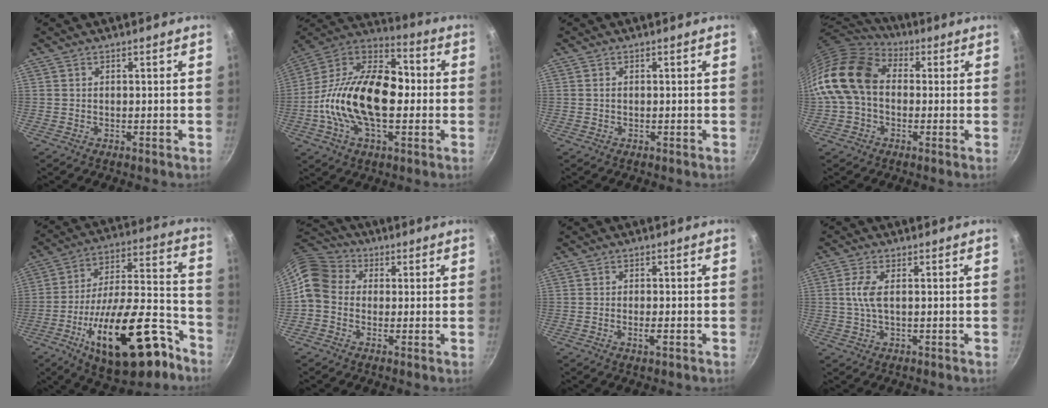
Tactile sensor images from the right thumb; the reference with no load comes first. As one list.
[{"total": 24.1, "force": [-2.1, 13.8, 19.7], "torque": [-0.326, 0.042, -0.058]}, {"total": 0.6, "force": [0.0, 0.3, 0.4], "torque": [-0.008, 0.002, 0.000]}, {"total": 17.0, "force": [0.5, 12.4, 11.6], "torque": [-0.209, 0.035, -0.008]}, {"total": 26.8, "force": [-13.4, 11.0, 20.4], "torque": [-0.278, 0.083, -0.202]}, {"total": 8.7, "force": [0.4, 7.3, 4.7], "torque": [-0.069, 0.024, -0.014]}, {"total": 2.0, "force": [-0.9, 0.4, 1.8], "torque": [-0.036, 0.002, -0.018]}, {"total": 4.2, "force": [0.3, 1.5, 3.9], "torque": [-0.096, 0.004, 0.004]}]